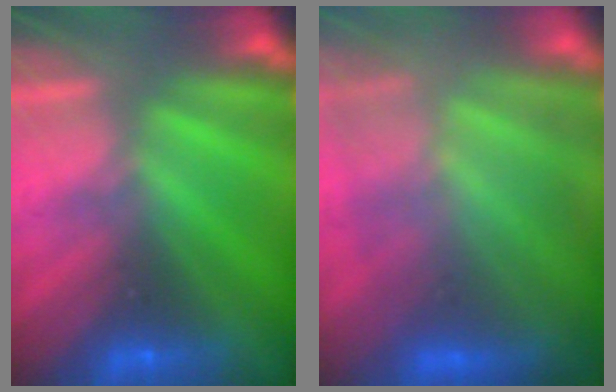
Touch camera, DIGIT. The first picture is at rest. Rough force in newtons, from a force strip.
{"total": 9.8}